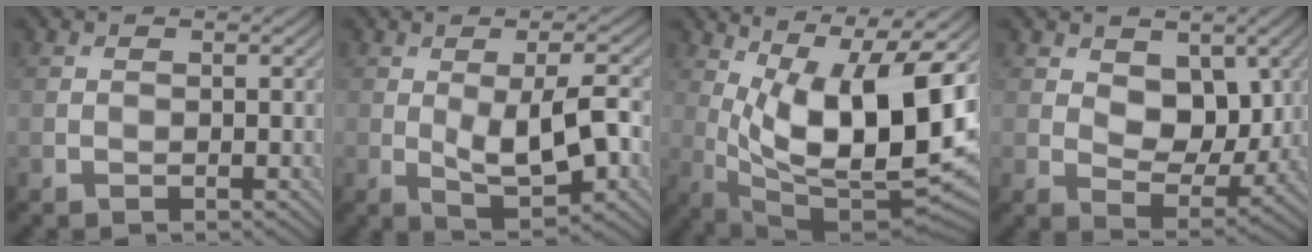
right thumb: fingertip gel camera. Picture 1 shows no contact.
{"total": 8.5, "force": [-0.6, 3.2, 7.9], "torque": [-0.137, -0.005, -0.007]}
{"total": 16.9, "force": [3.2, 6.2, 15.3], "torque": [-0.248, 0.002, 0.068]}
{"total": 6.8, "force": [2.5, 4.4, 4.6], "torque": [-0.089, -0.013, 0.035]}